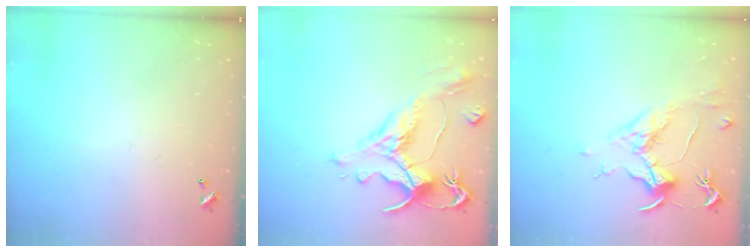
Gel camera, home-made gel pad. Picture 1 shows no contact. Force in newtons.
{"total": 1.8, "press": 0.9, "slide": 1.5}
{"total": 1.6, "press": 1.4, "slide": 0.7}